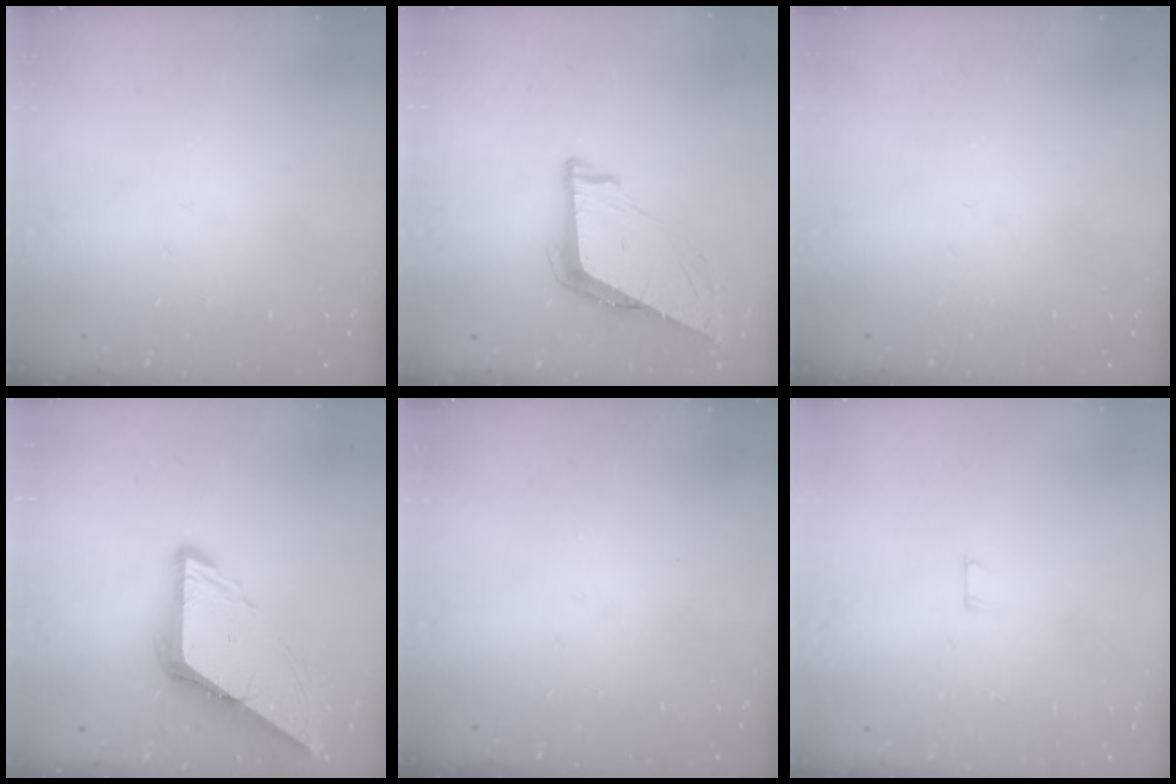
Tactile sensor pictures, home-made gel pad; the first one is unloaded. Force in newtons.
{"total": 9.0, "press": 8.6, "slide": 2.9}
{"total": 0.0}
{"total": 9.9, "press": 9.9, "slide": 1.1}
{"total": 0.0}
{"total": 2.5, "press": 2.5, "slide": 0.2}